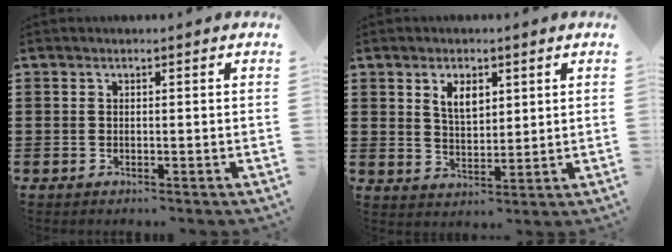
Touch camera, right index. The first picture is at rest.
{"total": 4.3, "force": [2.2, 2.3, 2.8], "torque": [-0.057, 0.005, 0.037]}